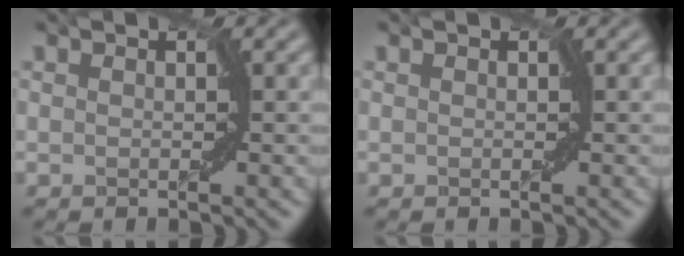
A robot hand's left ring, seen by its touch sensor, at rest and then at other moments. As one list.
[{"total": 0.0}]